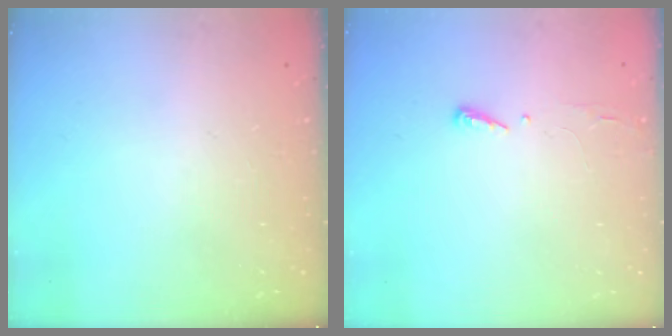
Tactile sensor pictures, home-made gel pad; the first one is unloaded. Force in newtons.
{"total": 2.9, "press": 2.9, "slide": 0.4}